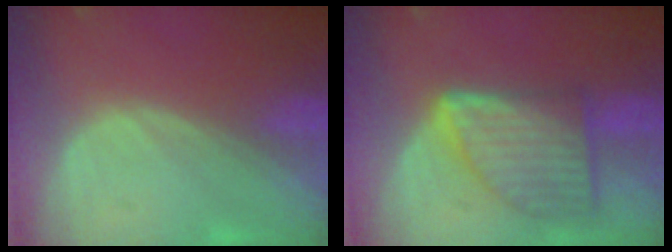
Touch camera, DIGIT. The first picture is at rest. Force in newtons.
{"total": 9.4, "press": 9.3, "slide": 0.6}